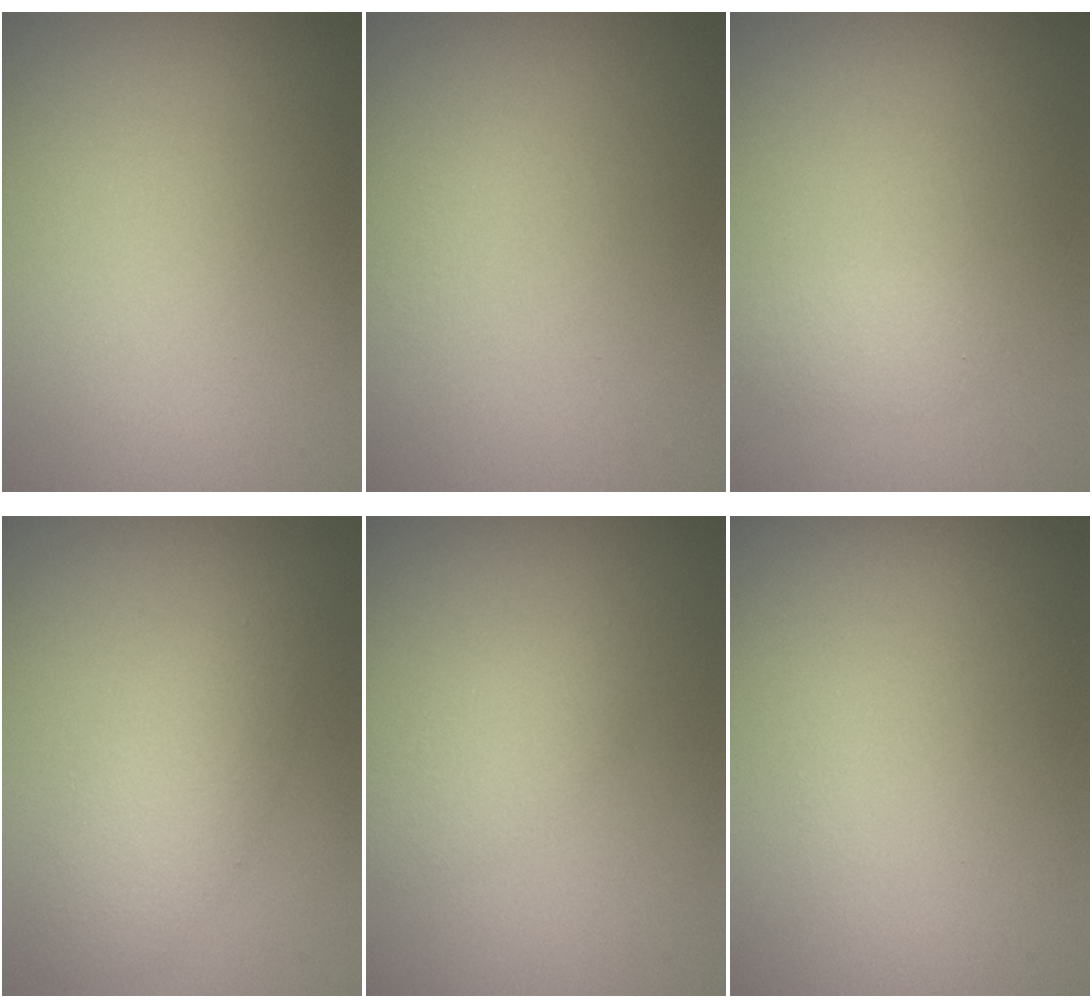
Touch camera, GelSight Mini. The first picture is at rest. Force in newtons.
{"total": 0.6, "press": 0.6, "slide": 0.0}
{"total": 1.0, "press": 1.0, "slide": 0.0}
{"total": 3.9, "press": 3.8, "slide": 0.2}
{"total": 2.2, "press": 2.2, "slide": 0.0}
{"total": 0.0}